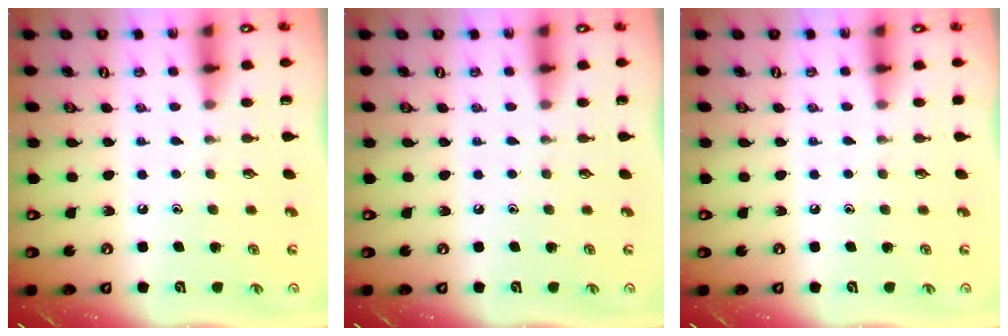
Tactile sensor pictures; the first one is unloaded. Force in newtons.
{"total": 0.0}
{"total": 2.3, "press": 2.2, "slide": 0.4}